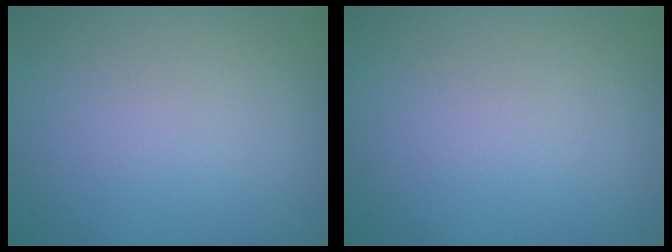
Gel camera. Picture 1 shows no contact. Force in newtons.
{"total": 0.0}